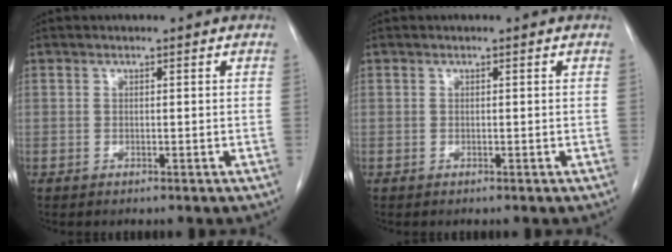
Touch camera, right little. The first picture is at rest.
{"total": 0.0}